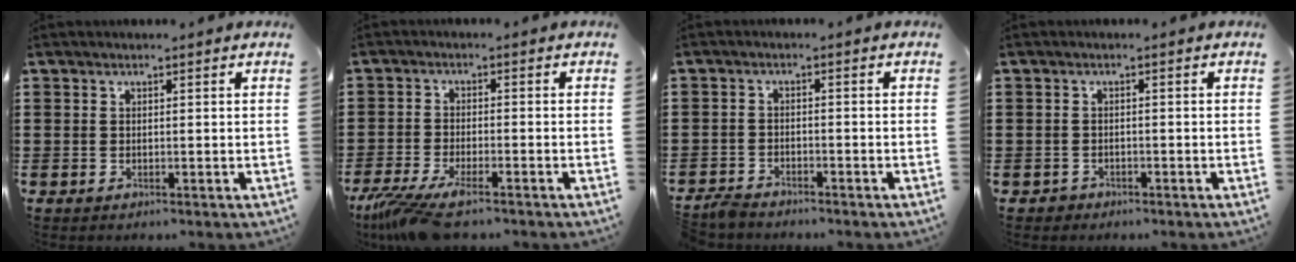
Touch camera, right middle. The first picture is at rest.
{"total": 5.8, "force": [-4.5, 0.6, 3.5], "torque": [-0.099, -0.025, -0.092]}
{"total": 2.2, "force": [-2.2, 0.5, 0.1], "torque": [-0.008, 0.004, -0.047]}
{"total": 0.9, "force": [-0.7, 0.5, 0.0], "torque": [-0.003, 0.000, -0.017]}